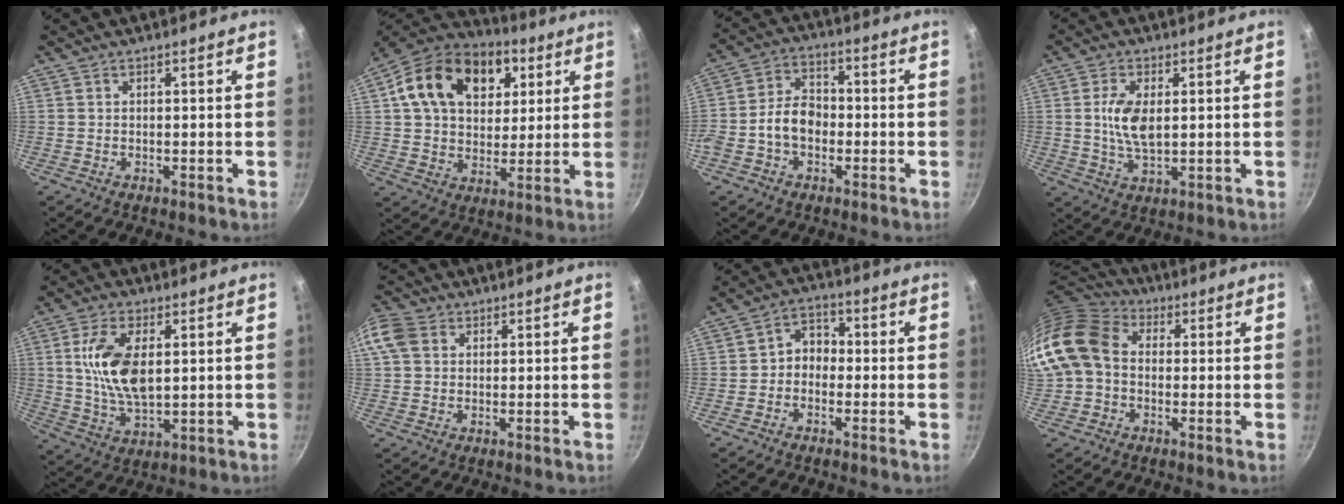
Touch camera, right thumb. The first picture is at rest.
{"total": 21.6, "force": [7.5, 15.0, 13.6], "torque": [-0.206, 0.007, 0.117]}
{"total": 8.1, "force": [-2.0, 5.8, 5.2], "torque": [-0.072, 0.033, -0.048]}
{"total": 7.4, "force": [1.0, 3.6, 6.3], "torque": [-0.123, -0.007, 0.022]}
{"total": 12.2, "force": [2.3, 6.2, 10.2], "torque": [-0.188, -0.008, 0.049]}
{"total": 6.1, "force": [1.8, 4.7, 3.4], "torque": [-0.064, 0.008, 0.023]}
{"total": 4.8, "force": [-1.1, 3.9, 2.6], "torque": [-0.017, 0.025, -0.032]}
{"total": 14.9, "force": [-0.2, 11.8, 9.2], "torque": [-0.174, 0.033, -0.018]}